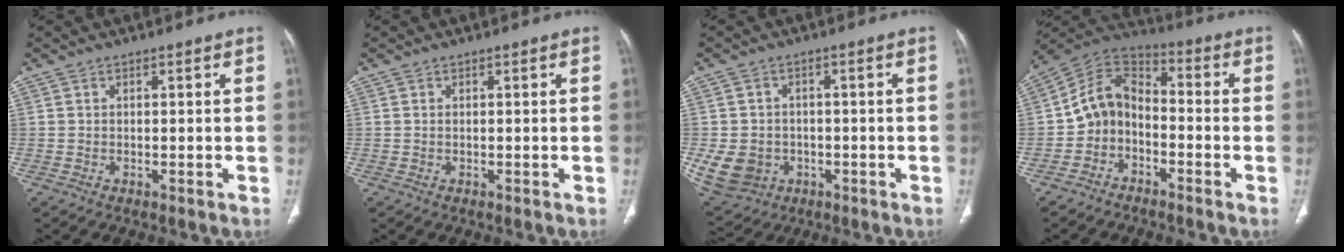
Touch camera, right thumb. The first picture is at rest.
{"total": 0.0}
{"total": 10.0, "force": [-2.4, 8.5, 4.6], "torque": [-0.091, 0.010, -0.024]}
{"total": 9.5, "force": [-3.3, 7.2, 5.2], "torque": [-0.078, 0.065, -0.079]}